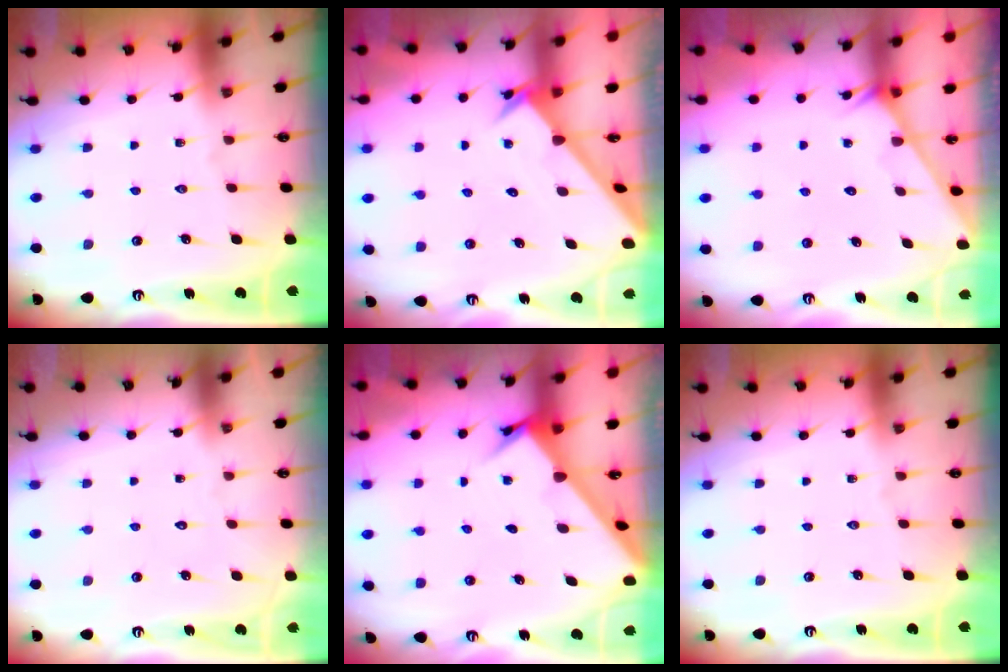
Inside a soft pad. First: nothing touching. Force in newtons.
{"total": 2.6, "press": 2.6, "slide": 0.2}
{"total": 1.5, "press": 1.4, "slide": 0.1}
{"total": 1.6, "press": 1.6, "slide": 0.1}
{"total": 2.6, "press": 2.6, "slide": 0.2}
{"total": 0.0}